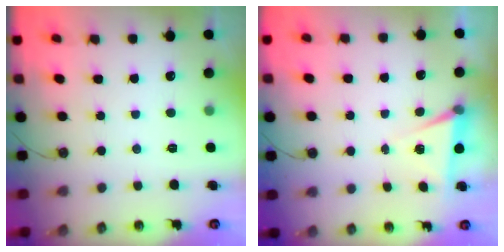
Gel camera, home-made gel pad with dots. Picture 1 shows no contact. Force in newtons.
{"total": 5.3, "press": 2.9, "slide": 4.4}